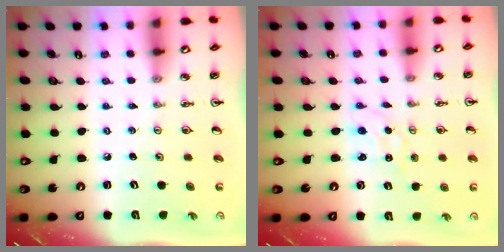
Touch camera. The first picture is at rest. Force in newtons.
{"total": 0.0}